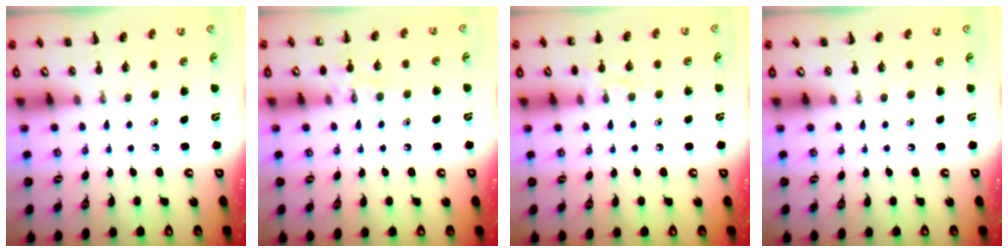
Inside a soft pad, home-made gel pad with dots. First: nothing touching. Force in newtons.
{"total": 8.2, "press": 8.1, "slide": 1.4}
{"total": 6.9, "press": 6.8, "slide": 1.2}
{"total": 0.0}